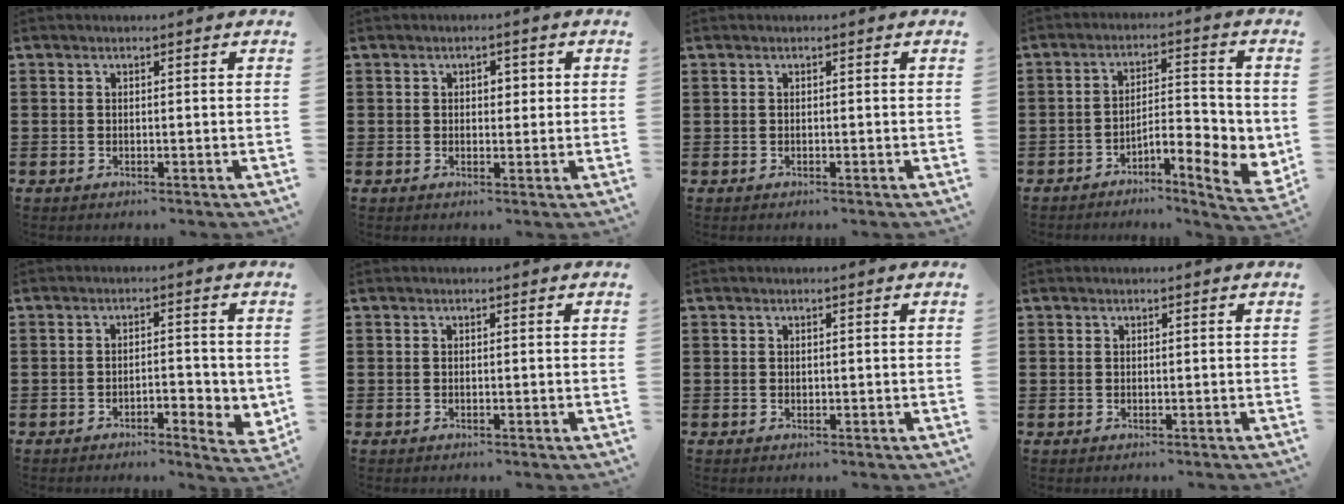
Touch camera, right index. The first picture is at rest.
{"total": 1.7, "force": [0.3, 1.1, 1.2], "torque": [-0.016, 0.005, 0.001]}
{"total": 0.0}
{"total": 6.0, "force": [-3.0, 1.9, 4.8], "torque": [-0.067, -0.011, -0.056]}
{"total": 3.8, "force": [-1.5, 1.3, 3.2], "torque": [-0.043, 0.000, -0.028]}
{"total": 0.0}
{"total": 0.0}
{"total": 0.0}